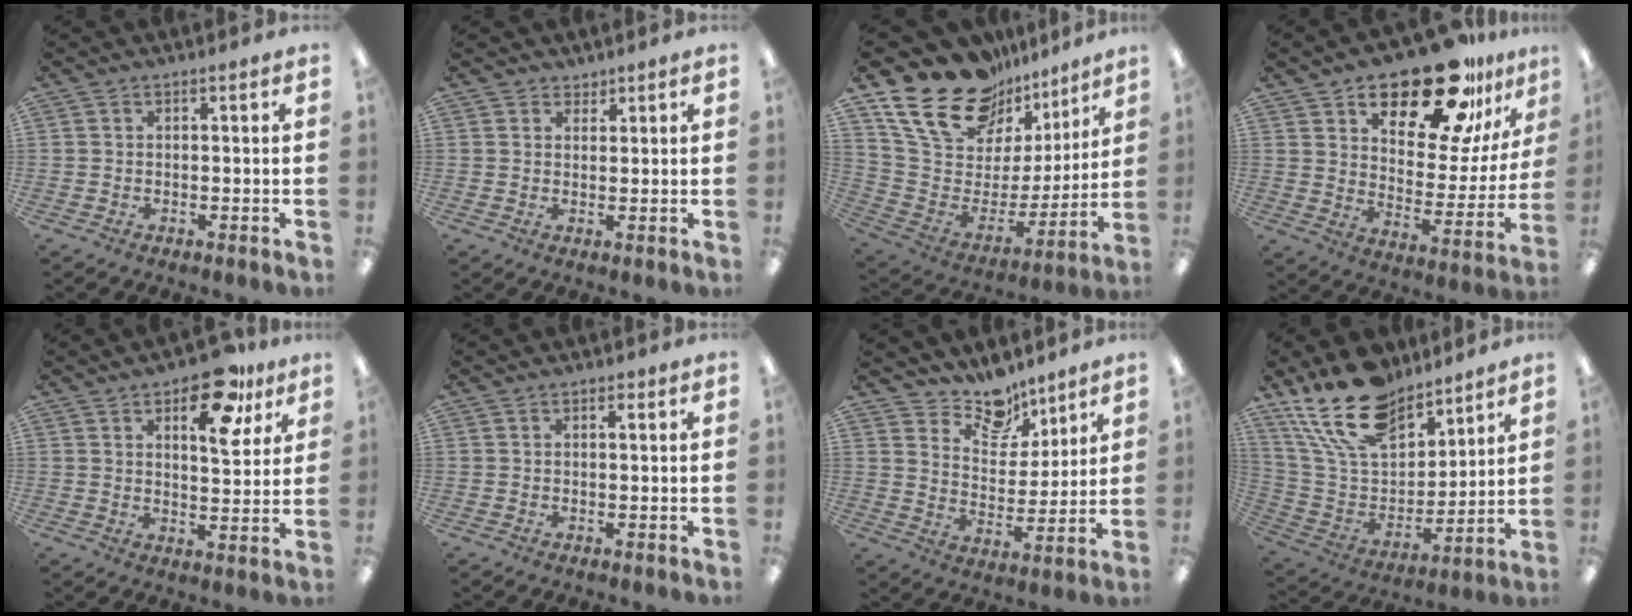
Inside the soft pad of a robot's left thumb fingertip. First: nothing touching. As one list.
[{"total": 1.9, "force": [1.6, 0.9, -0.1], "torque": [0.002, -0.002, 0.032]}, {"total": 21.5, "force": [16.3, 11.1, 8.7], "torque": [-0.156, -0.118, 0.298]}, {"total": 22.8, "force": [17.9, 7.8, 11.7], "torque": [-0.174, -0.124, 0.300]}, {"total": 14.9, "force": [8.9, 6.6, 10.0], "torque": [-0.123, -0.039, 0.144]}, {"total": 0.9, "force": [0.5, 0.4, 0.6], "torque": [-0.003, -0.001, 0.008]}, {"total": 11.5, "force": [9.7, 5.2, 3.1], "torque": [-0.052, -0.071, 0.182]}, {"total": 20.8, "force": [15.1, 10.5, 9.7], "torque": [-0.200, -0.080, 0.279]}]